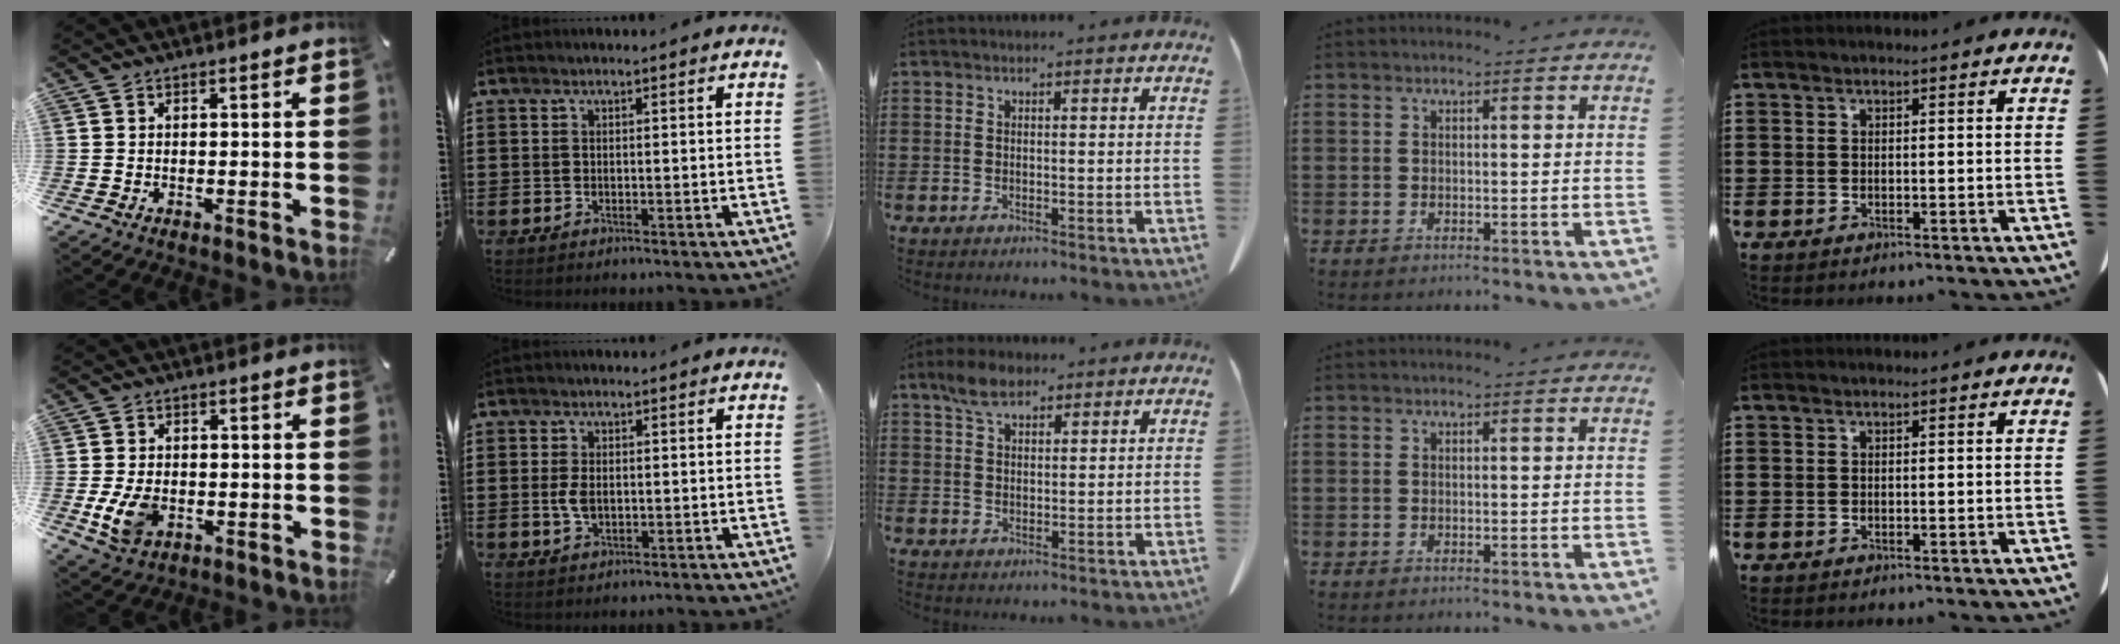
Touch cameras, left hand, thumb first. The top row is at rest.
{"thumb": {"total": 7.8, "force": [-2.0, 5.5, 5.2], "torque": [-0.113, 0.001, -0.036]}, "index": {"total": 3.1, "force": [0.0, 1.7, 2.6], "torque": [-0.066, -0.002, -0.004]}, "middle": {"total": 4.4, "force": [3.1, 2.1, 2.4], "torque": [-0.048, 0.004, 0.058]}}